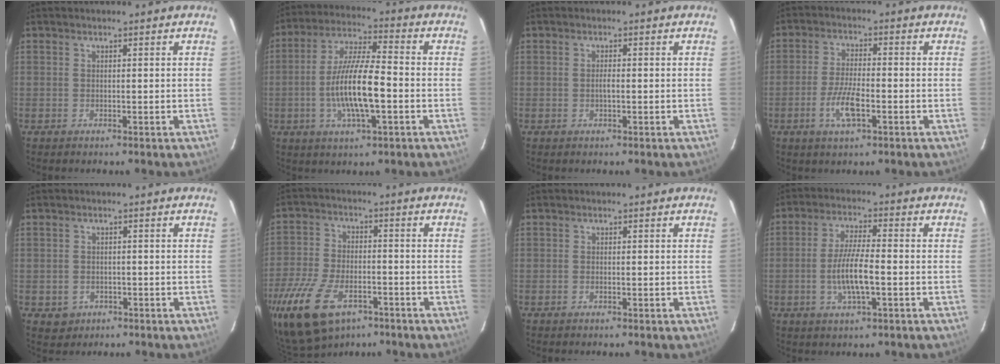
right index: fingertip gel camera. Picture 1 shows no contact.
{"total": 12.5, "force": [-2.9, 2.6, 11.9], "torque": [-0.233, -0.002, -0.054]}
{"total": 1.1, "force": [-0.1, 0.2, 1.0], "torque": [-0.018, 0.001, -0.002]}
{"total": 6.7, "force": [-2.7, 1.9, 5.8], "torque": [-0.124, -0.004, -0.052]}
{"total": 3.2, "force": [-1.1, 2.9, 0.9], "torque": [-0.022, 0.002, -0.006]}
{"total": 19.0, "force": [-11.5, 10.1, 11.2], "torque": [-0.269, -0.035, -0.203]}
{"total": 0.0}
{"total": 7.7, "force": [-1.8, 1.5, 7.4], "torque": [-0.145, -0.002, -0.035]}